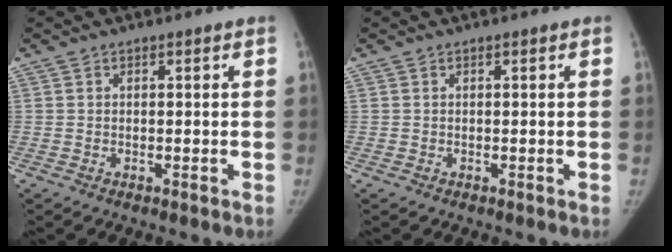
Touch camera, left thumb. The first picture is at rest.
{"total": 0.0}